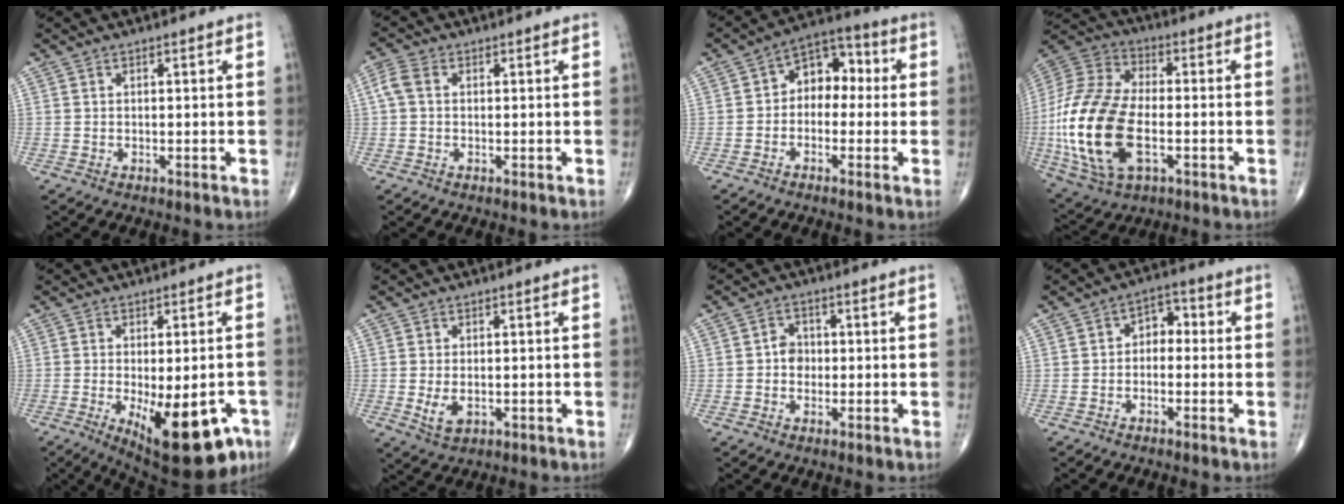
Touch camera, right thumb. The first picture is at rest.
{"total": 3.3, "force": [0.4, 2.4, 2.3], "torque": [-0.059, 0.012, 0.002]}
{"total": 8.7, "force": [0.1, 6.2, 6.1], "torque": [-0.050, 0.039, -0.017]}
{"total": 23.3, "force": [-4.3, 12.6, 19.2], "torque": [-0.420, 0.006, -0.073]}
{"total": 16.7, "force": [-7.0, 6.9, 13.6], "torque": [-0.144, -0.001, -0.080]}
{"total": 3.9, "force": [-0.6, 2.4, 3.0], "torque": [-0.054, -0.009, -0.004]}
{"total": 3.2, "force": [-0.2, 2.7, 1.6], "torque": [-0.006, 0.008, -0.012]}
{"total": 4.6, "force": [-0.3, 3.3, 3.2], "torque": [-0.023, 0.024, -0.020]}